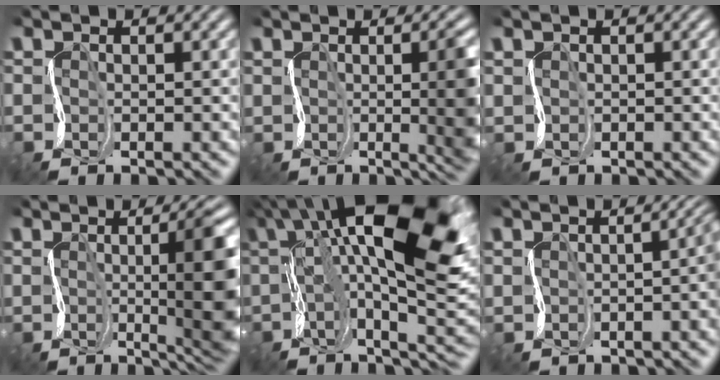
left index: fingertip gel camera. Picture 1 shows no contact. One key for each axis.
{"total": 5.8, "fx": 0.7, "fy": 1.8, "fz": 5.4, "tx": -0.052, "ty": -0.005, "tz": 0.018}
{"total": 1.4, "fx": 0.5, "fy": -0.1, "fz": -1.3, "tx": 0.013, "ty": 0.003, "tz": 0.018}
{"total": 8.0, "fx": 1.0, "fy": 1.7, "fz": 7.8, "tx": -0.102, "ty": -0.007, "tz": 0.031}
{"total": 17.5, "fx": 6.0, "fy": 6.4, "fz": 15.1, "tx": -0.259, "ty": 0.022, "tz": 0.125}
{"total": 2.7, "fx": 0.2, "fy": 0.7, "fz": 2.6, "tx": -0.017, "ty": 0.000, "tz": 0.007}